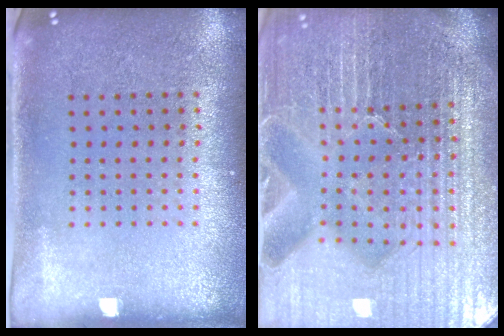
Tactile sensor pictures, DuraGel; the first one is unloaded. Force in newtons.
{"total": 6.6, "press": 5.9, "slide": 3.0}